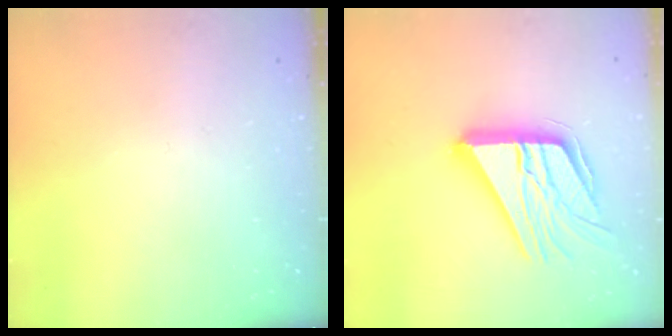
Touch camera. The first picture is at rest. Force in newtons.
{"total": 21.6, "press": 21.5, "slide": 2.3}